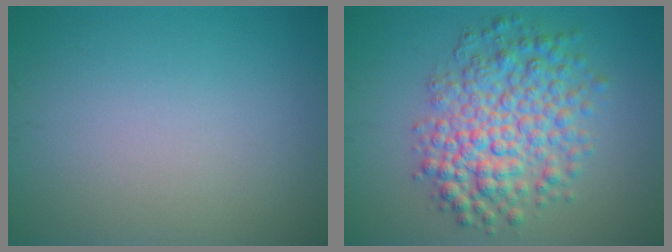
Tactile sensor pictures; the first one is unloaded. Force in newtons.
{"total": 7.0, "press": 7.0, "slide": 0.2}